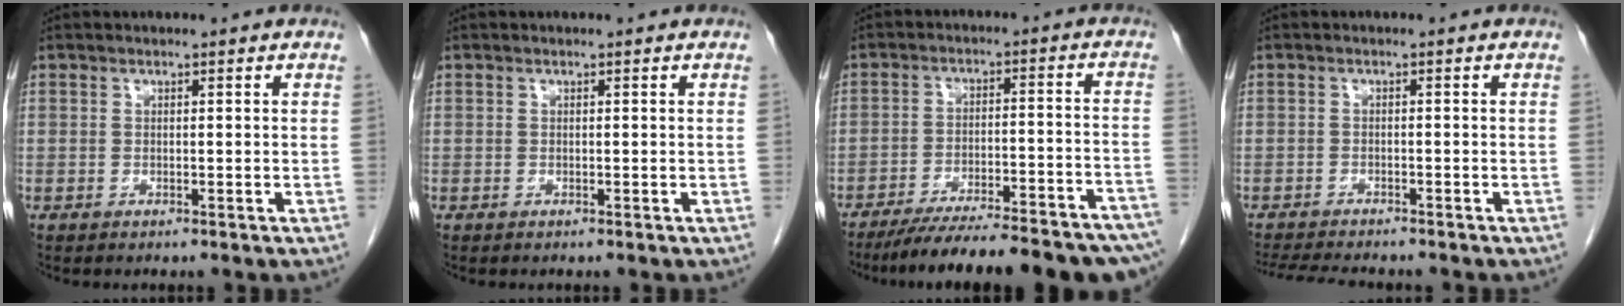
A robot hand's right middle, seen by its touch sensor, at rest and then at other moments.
{"total": 0.0}
{"total": 23.6, "force": [-20.5, 2.1, 11.4], "torque": [-0.116, -0.010, -0.278]}
{"total": 7.6, "force": [-6.9, 1.0, 3.0], "torque": [-0.047, -0.013, -0.108]}